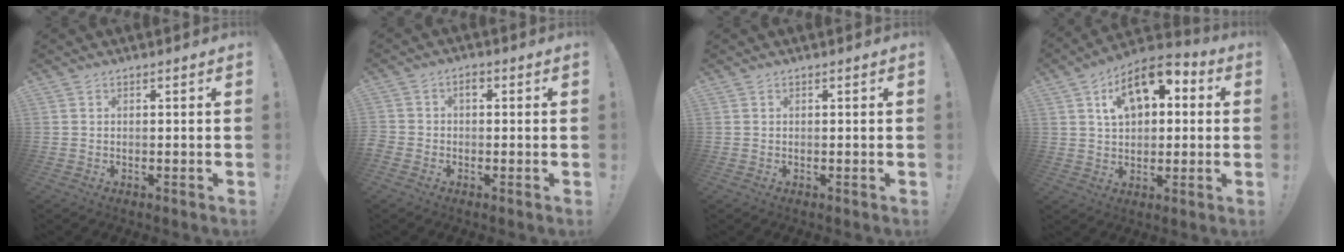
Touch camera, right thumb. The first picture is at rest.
{"total": 2.9, "force": [-0.7, 2.3, 1.6], "torque": [-0.028, 0.003, -0.019]}
{"total": 0.0}
{"total": 13.5, "force": [5.6, 8.3, 9.0], "torque": [-0.135, -0.019, 0.104]}